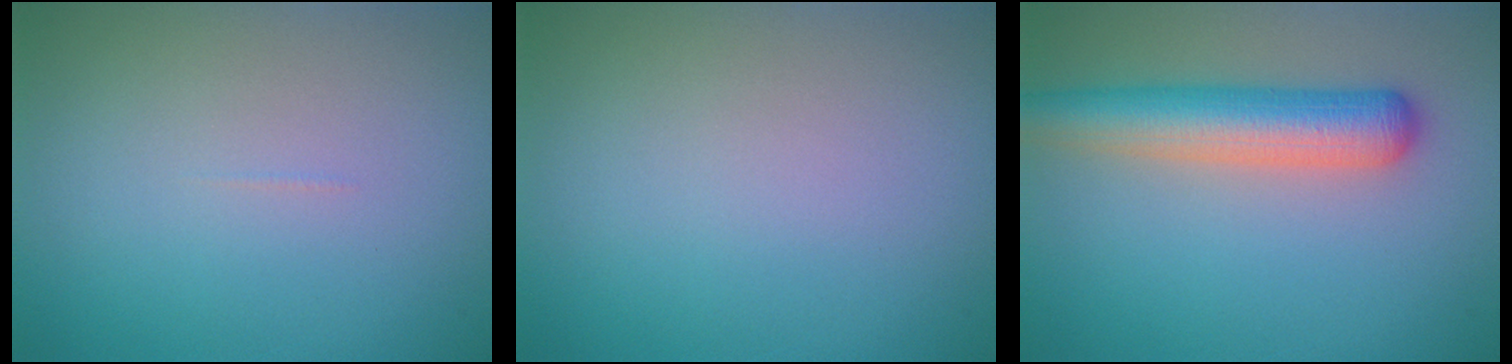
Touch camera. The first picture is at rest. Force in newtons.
{"total": 0.0}
{"total": 5.6, "press": 5.6, "slide": 0.2}